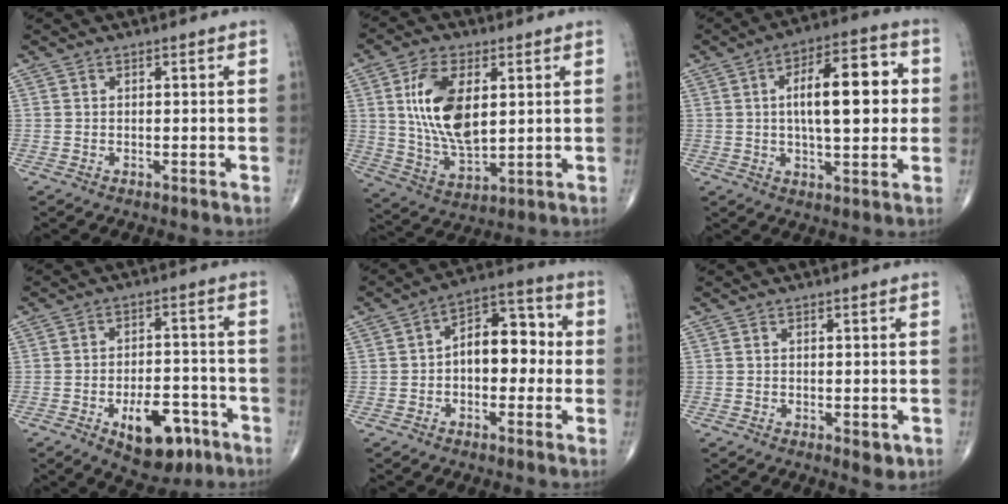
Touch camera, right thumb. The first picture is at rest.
{"total": 14.5, "force": [3.2, 7.4, 12.1], "torque": [-0.224, -0.018, 0.068]}
{"total": 16.0, "force": [1.8, 6.4, 14.6], "torque": [-0.198, 0.018, 0.024]}
{"total": 11.7, "force": [-5.5, 6.2, 8.3], "torque": [-0.095, 0.031, -0.074]}
{"total": 10.9, "force": [-0.4, 6.8, 8.5], "torque": [-0.091, 0.038, -0.019]}
{"total": 2.6, "force": [-0.8, 1.2, 2.2], "torque": [-0.021, -0.004, -0.007]}